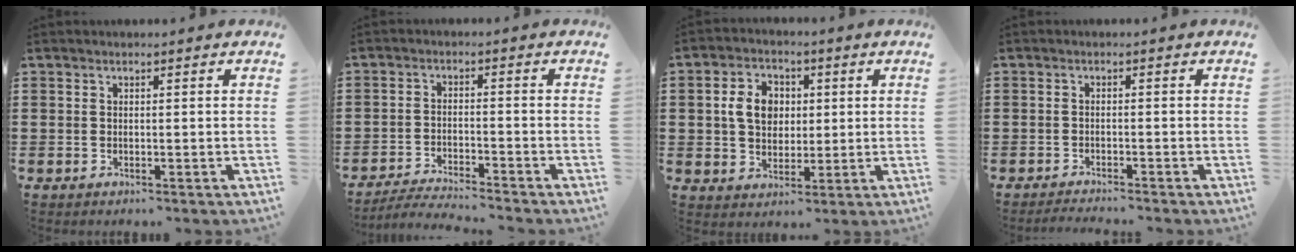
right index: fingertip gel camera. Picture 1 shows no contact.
{"total": 3.6, "force": [-3.5, -0.2, 0.6], "torque": [-0.019, -0.005, -0.075]}
{"total": 6.6, "force": [0.9, 5.2, 3.9], "torque": [-0.091, 0.014, 0.009]}
{"total": 1.6, "force": [-1.6, -0.3, 0.0], "torque": [0.000, 0.002, -0.034]}